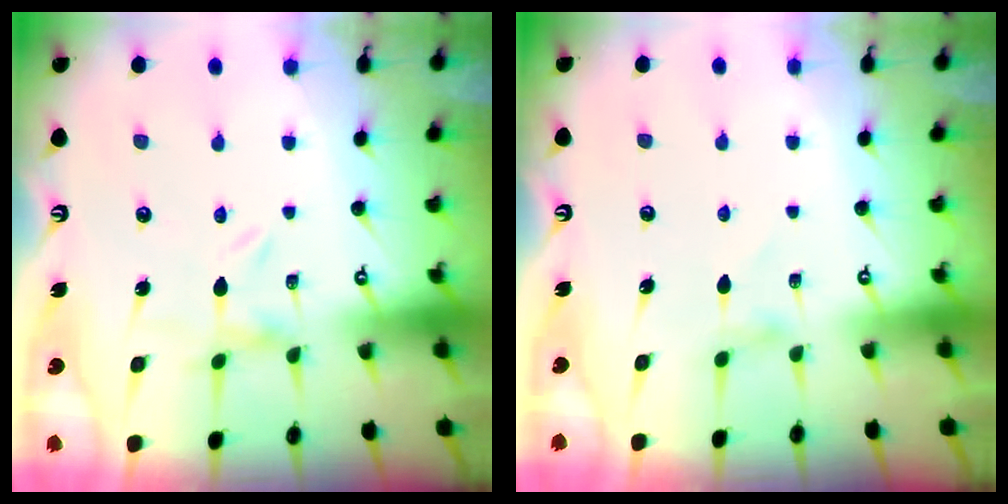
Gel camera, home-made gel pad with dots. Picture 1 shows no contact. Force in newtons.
{"total": 0.0}